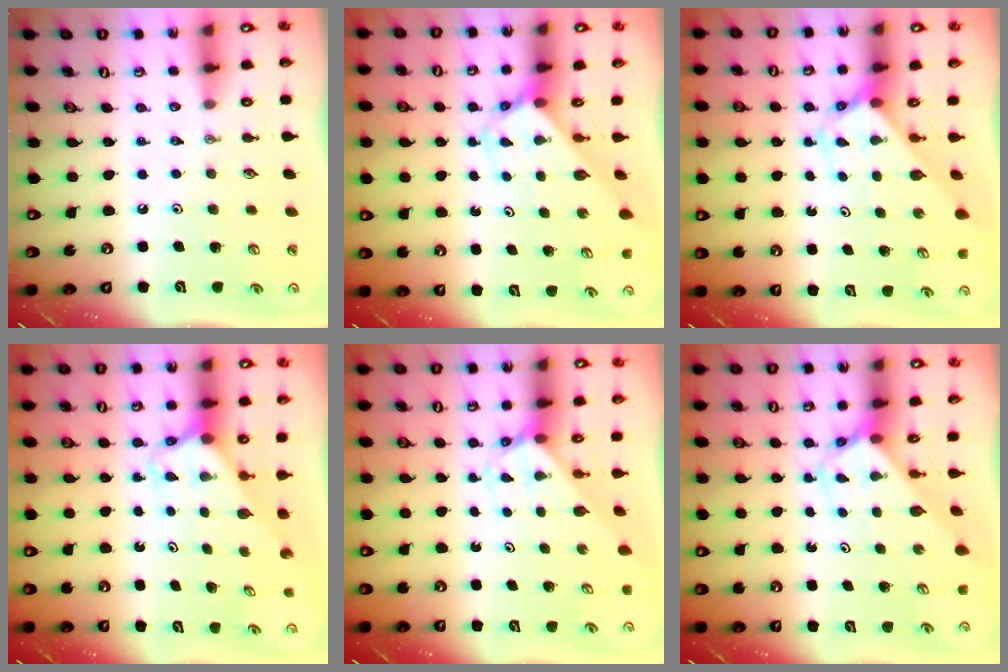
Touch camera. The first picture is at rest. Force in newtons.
{"total": 2.7, "press": 2.7, "slide": 0.2}
{"total": 2.8, "press": 2.8, "slide": 0.2}
{"total": 2.4, "press": 2.4, "slide": 0.1}
{"total": 2.2, "press": 2.2, "slide": 0.1}
{"total": 2.8, "press": 2.8, "slide": 0.2}